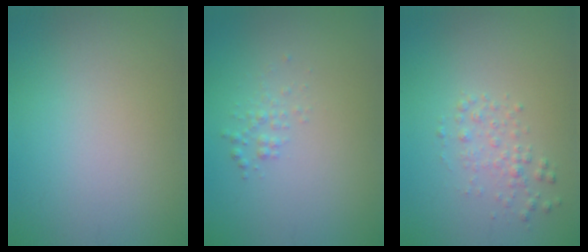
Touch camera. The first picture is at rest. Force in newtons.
{"total": 1.0, "press": 1.0, "slide": 0.0}
{"total": 1.6, "press": 1.6, "slide": 0.0}